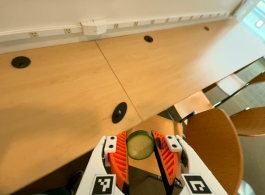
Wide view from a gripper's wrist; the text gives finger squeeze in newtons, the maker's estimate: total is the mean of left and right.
{"total": 8.7, "left": 8.9, "right": 8.6}